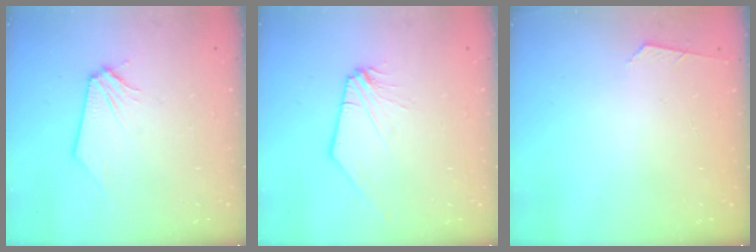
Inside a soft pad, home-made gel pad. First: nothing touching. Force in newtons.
{"total": 0.0}
{"total": 2.6, "press": 2.6, "slide": 0.4}